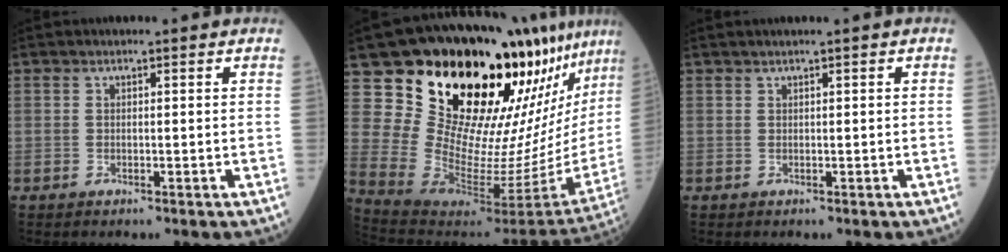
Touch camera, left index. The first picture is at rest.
{"total": 24.9, "force": [18.9, 3.8, 15.7], "torque": [-0.239, -0.094, 0.292]}
{"total": 0.6, "force": [0.5, -0.1, 0.3], "torque": [-0.006, 0.010, 0.018]}